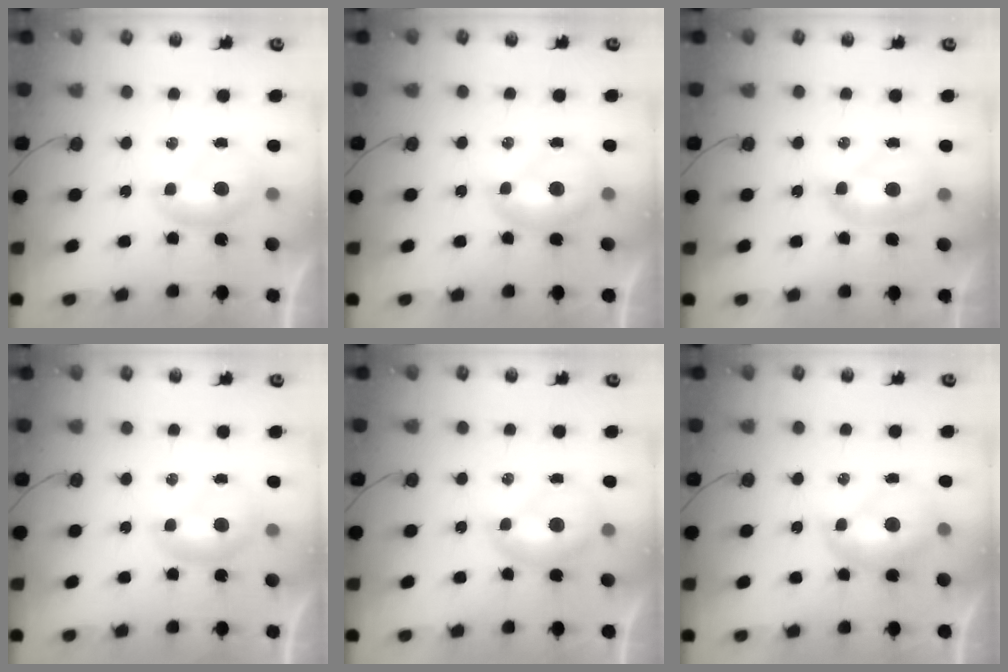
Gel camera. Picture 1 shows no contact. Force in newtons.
{"total": 1.6, "press": 1.5, "slide": 0.2}
{"total": 2.3, "press": 2.3, "slide": 0.6}
{"total": 0.0}
{"total": 1.6, "press": 1.5, "slide": 0.2}
{"total": 2.6, "press": 2.5, "slide": 0.3}